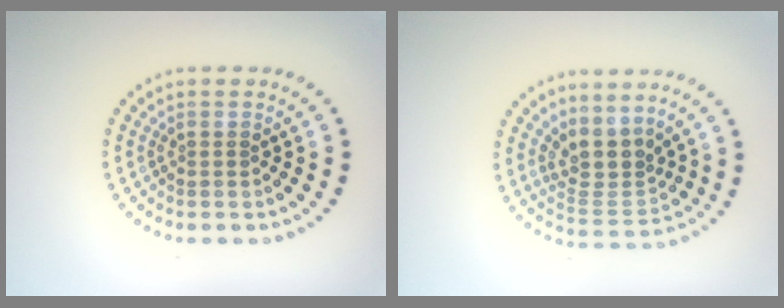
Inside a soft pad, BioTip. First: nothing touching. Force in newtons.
{"total": 3.5, "press": 2.5, "slide": 2.4}